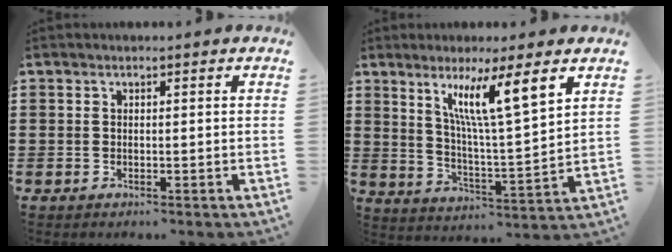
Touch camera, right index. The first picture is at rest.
{"total": 9.3, "force": [4.9, 0.2, 7.9], "torque": [-0.157, -0.015, 0.079]}